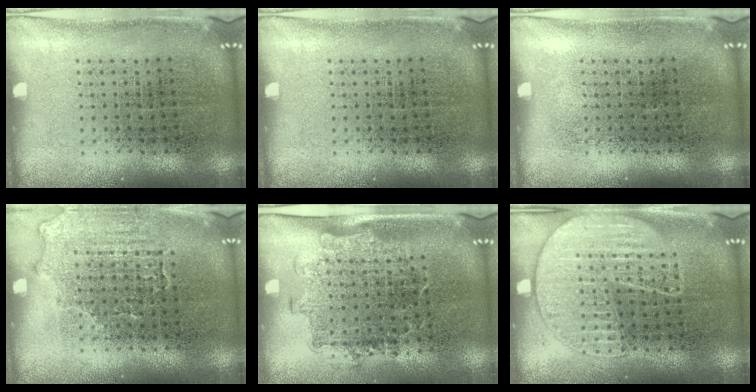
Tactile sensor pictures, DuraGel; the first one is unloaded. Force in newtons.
{"total": 0.0}
{"total": 0.0}
{"total": 1.4, "press": 1.2, "slide": 0.6}
{"total": 1.4, "press": 1.2, "slide": 0.8}
{"total": 1.5, "press": 1.5, "slide": 0.1}